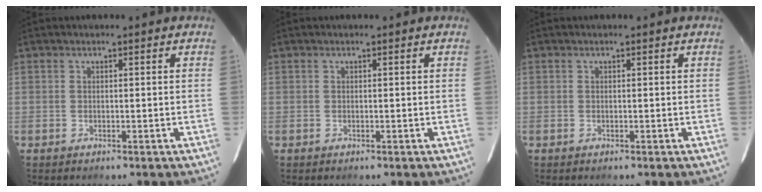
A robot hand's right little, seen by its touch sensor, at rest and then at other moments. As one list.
[{"total": 0.0}, {"total": 0.0}]